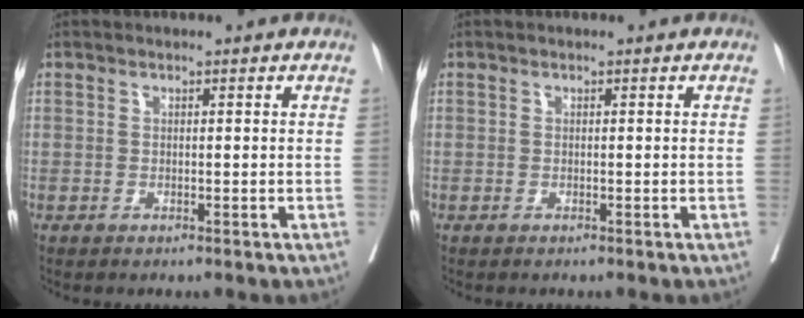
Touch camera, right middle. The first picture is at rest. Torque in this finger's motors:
{"motor_torque": [0.22, -0.28, 0.02, 0.00]}